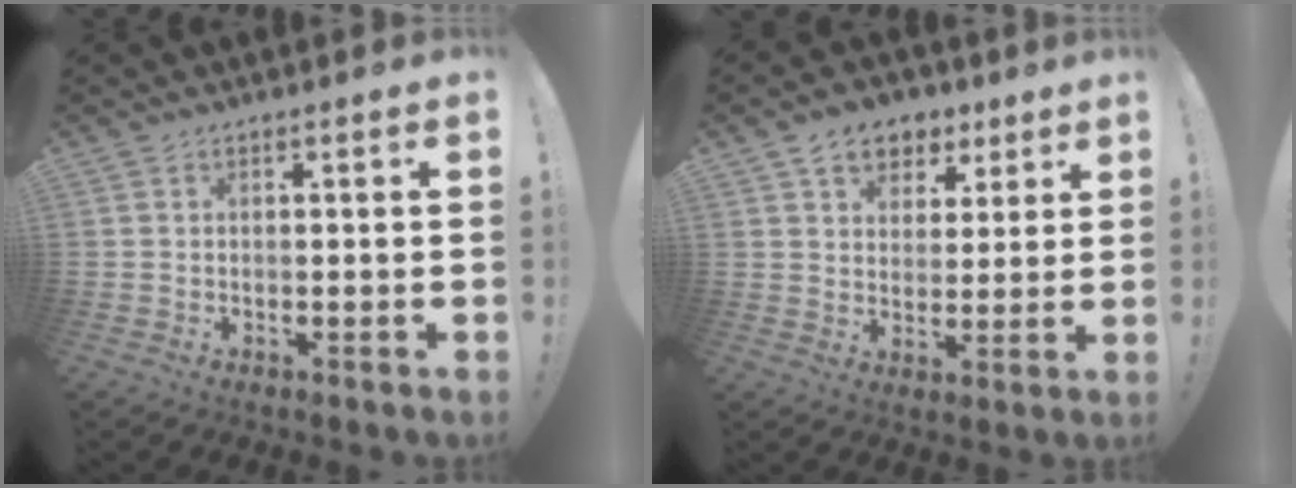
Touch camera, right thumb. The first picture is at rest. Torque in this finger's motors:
{"motor_torque": [0.47, 2.02, 0.28, 0.06, -0.01]}